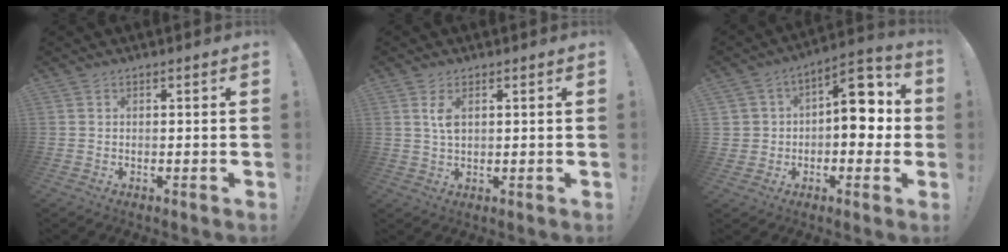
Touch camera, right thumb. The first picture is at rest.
{"total": 3.8, "force": [1.2, 1.8, 3.1], "torque": [-0.056, 0.001, 0.019]}
{"total": 13.0, "force": [1.4, 9.4, 8.9], "torque": [-0.093, -0.003, 0.024]}